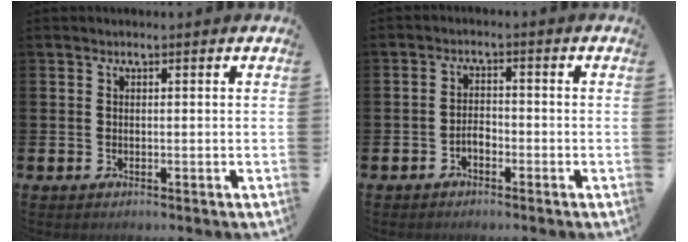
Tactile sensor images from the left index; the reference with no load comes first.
{"total": 2.1, "force": [-1.3, 1.1, 1.2], "torque": [-0.023, 0.007, -0.027]}